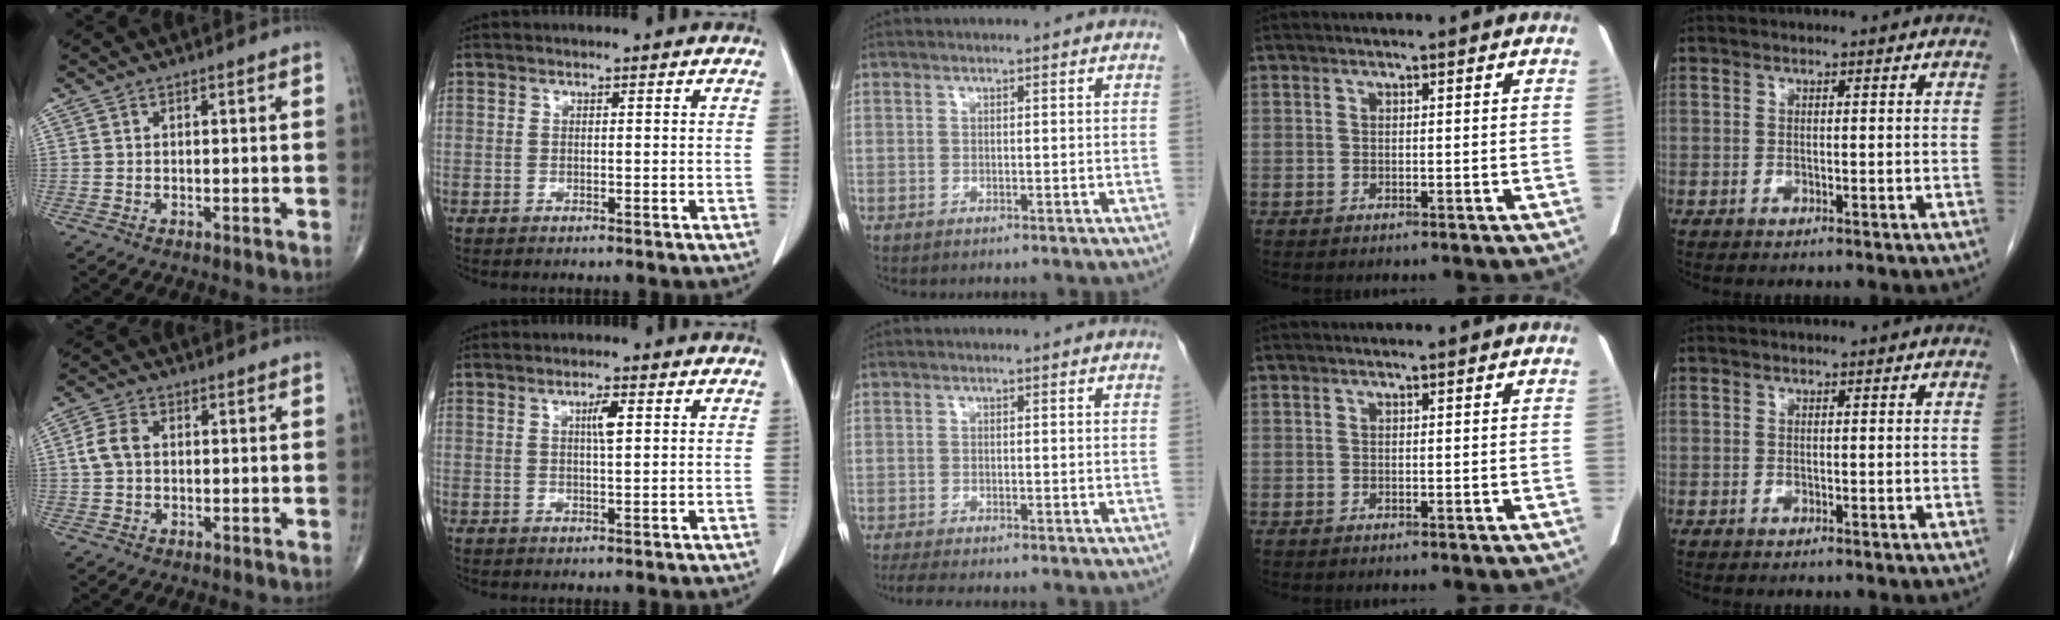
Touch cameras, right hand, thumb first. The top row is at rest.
{"thumb": {"total": 4.3, "force": [0.4, 2.9, 3.1], "torque": [-0.069, 0.012, 0.003]}, "index": {"total": 2.7, "force": [0.8, 0.3, 2.5], "torque": [-0.044, 0.000, 0.014]}, "middle": {"total": 4.7, "force": [-4.0, 0.5, 2.5], "torque": [-0.043, -0.015, -0.059]}}